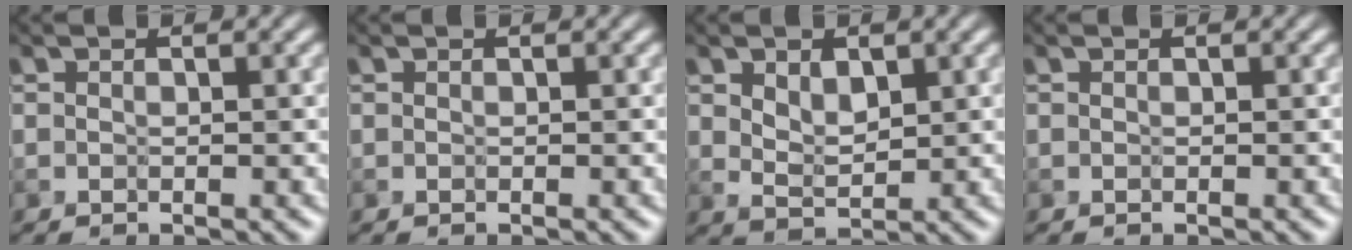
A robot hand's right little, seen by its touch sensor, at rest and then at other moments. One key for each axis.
{"total": 0.0}
{"total": 3.1, "fx": 2.0, "fy": 1.4, "fz": 1.9, "tx": -0.043, "ty": 0.001, "tz": 0.042}
{"total": 0.0}